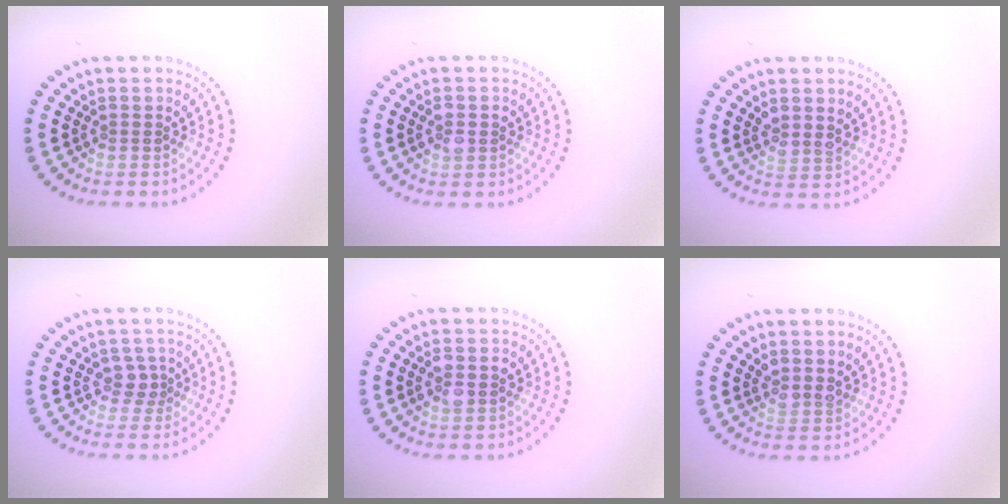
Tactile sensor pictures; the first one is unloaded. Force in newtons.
{"total": 2.1, "press": 2.1, "slide": 0.1}
{"total": 1.7, "press": 1.5, "slide": 0.8}
{"total": 1.6, "press": 1.3, "slide": 1.0}
{"total": 2.2, "press": 2.2, "slide": 0.2}
{"total": 1.8, "press": 1.6, "slide": 0.9}